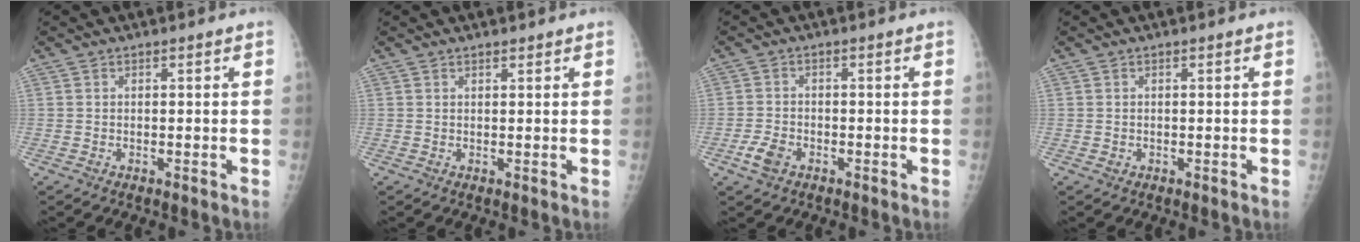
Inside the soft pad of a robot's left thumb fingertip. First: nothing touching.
{"total": 1.0, "force": [0.8, 0.3, 0.4], "torque": [-0.006, -0.006, 0.012]}
{"total": 3.6, "force": [-1.8, 2.3, 2.1], "torque": [-0.044, 0.004, -0.033]}
{"total": 0.7, "force": [0.2, 0.6, 0.4], "torque": [-0.004, 0.000, 0.003]}